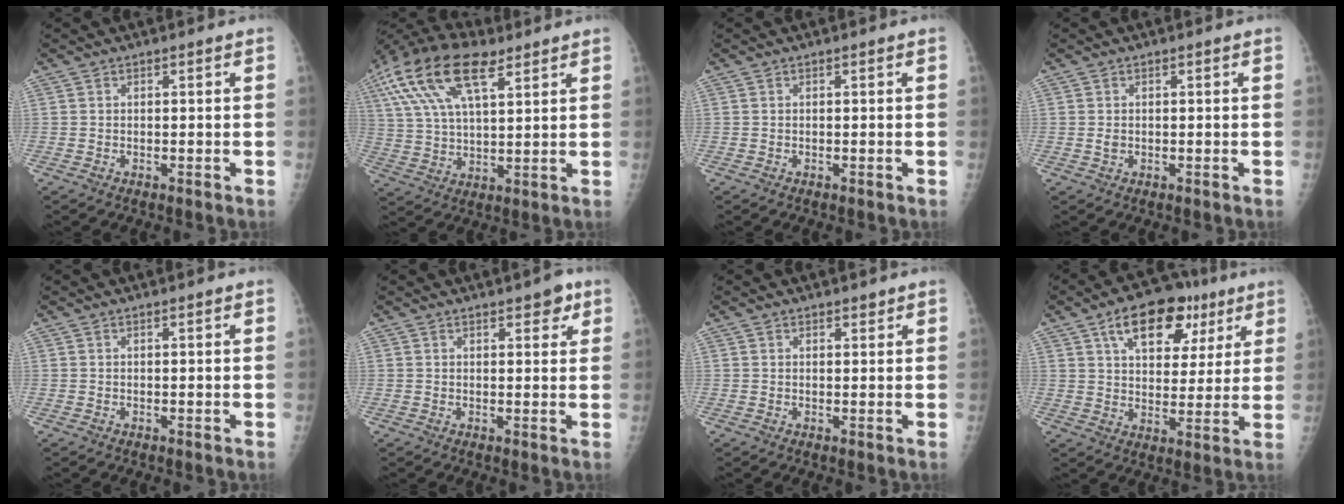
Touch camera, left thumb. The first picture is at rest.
{"total": 18.3, "force": [9.2, 8.1, 13.5], "torque": [-0.264, 0.002, 0.169]}
{"total": 0.0}
{"total": 1.0, "force": [0.1, 0.8, 0.6], "torque": [-0.009, 0.000, 0.003]}
{"total": 0.0}
{"total": 3.6, "force": [2.2, 1.5, 2.4], "torque": [-0.014, -0.009, 0.027]}
{"total": 1.2, "force": [1.0, 0.6, 0.2], "torque": [0.009, -0.007, 0.012]}
{"total": 15.9, "force": [8.2, 9.1, 10.2], "torque": [-0.110, -0.008, 0.126]}